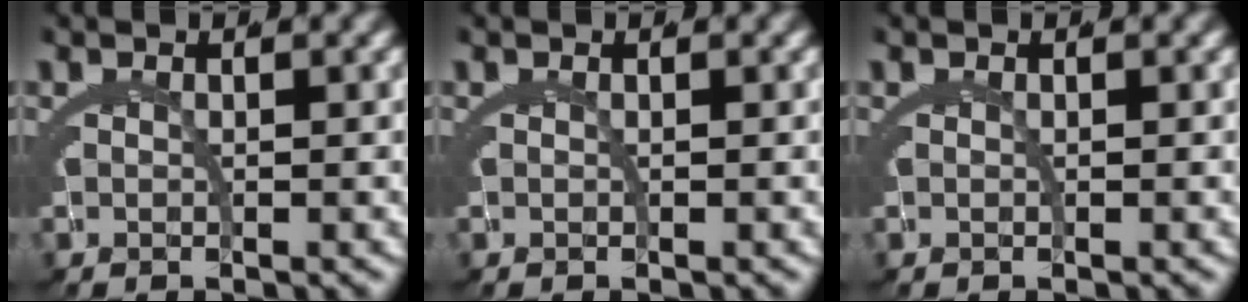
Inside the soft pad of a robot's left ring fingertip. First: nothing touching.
{"total": 0.0}
{"total": 0.0}